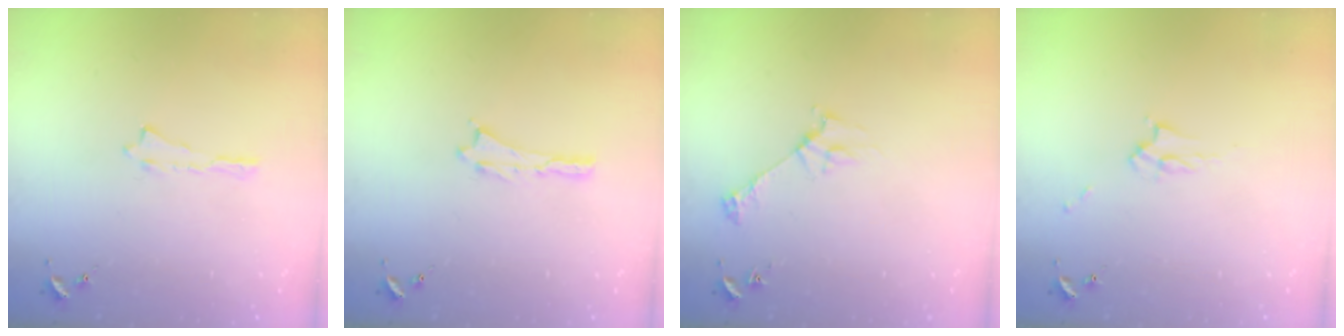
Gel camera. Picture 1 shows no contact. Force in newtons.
{"total": 0.0}
{"total": 2.8, "press": 2.8, "slide": 0.3}
{"total": 3.2, "press": 3.1, "slide": 0.5}